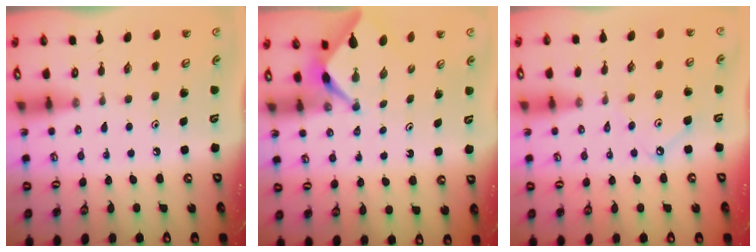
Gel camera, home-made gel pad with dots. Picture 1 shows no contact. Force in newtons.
{"total": 2.6, "press": 2.6, "slide": 0.3}
{"total": 5.3, "press": 5.3, "slide": 0.4}